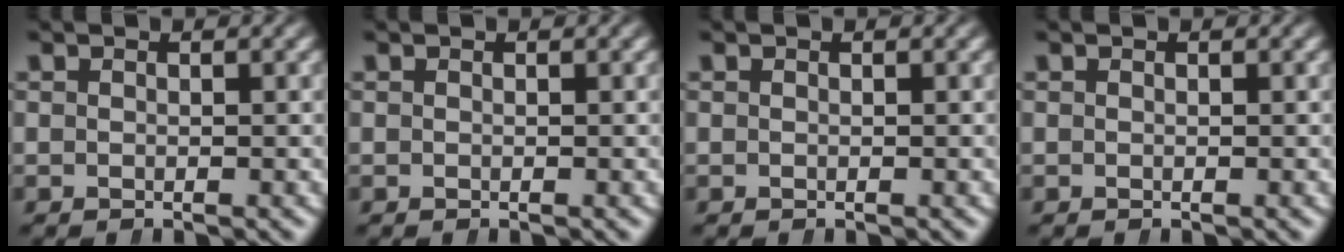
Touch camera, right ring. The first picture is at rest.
{"total": 0.0}
{"total": 0.0}
{"total": 0.0}